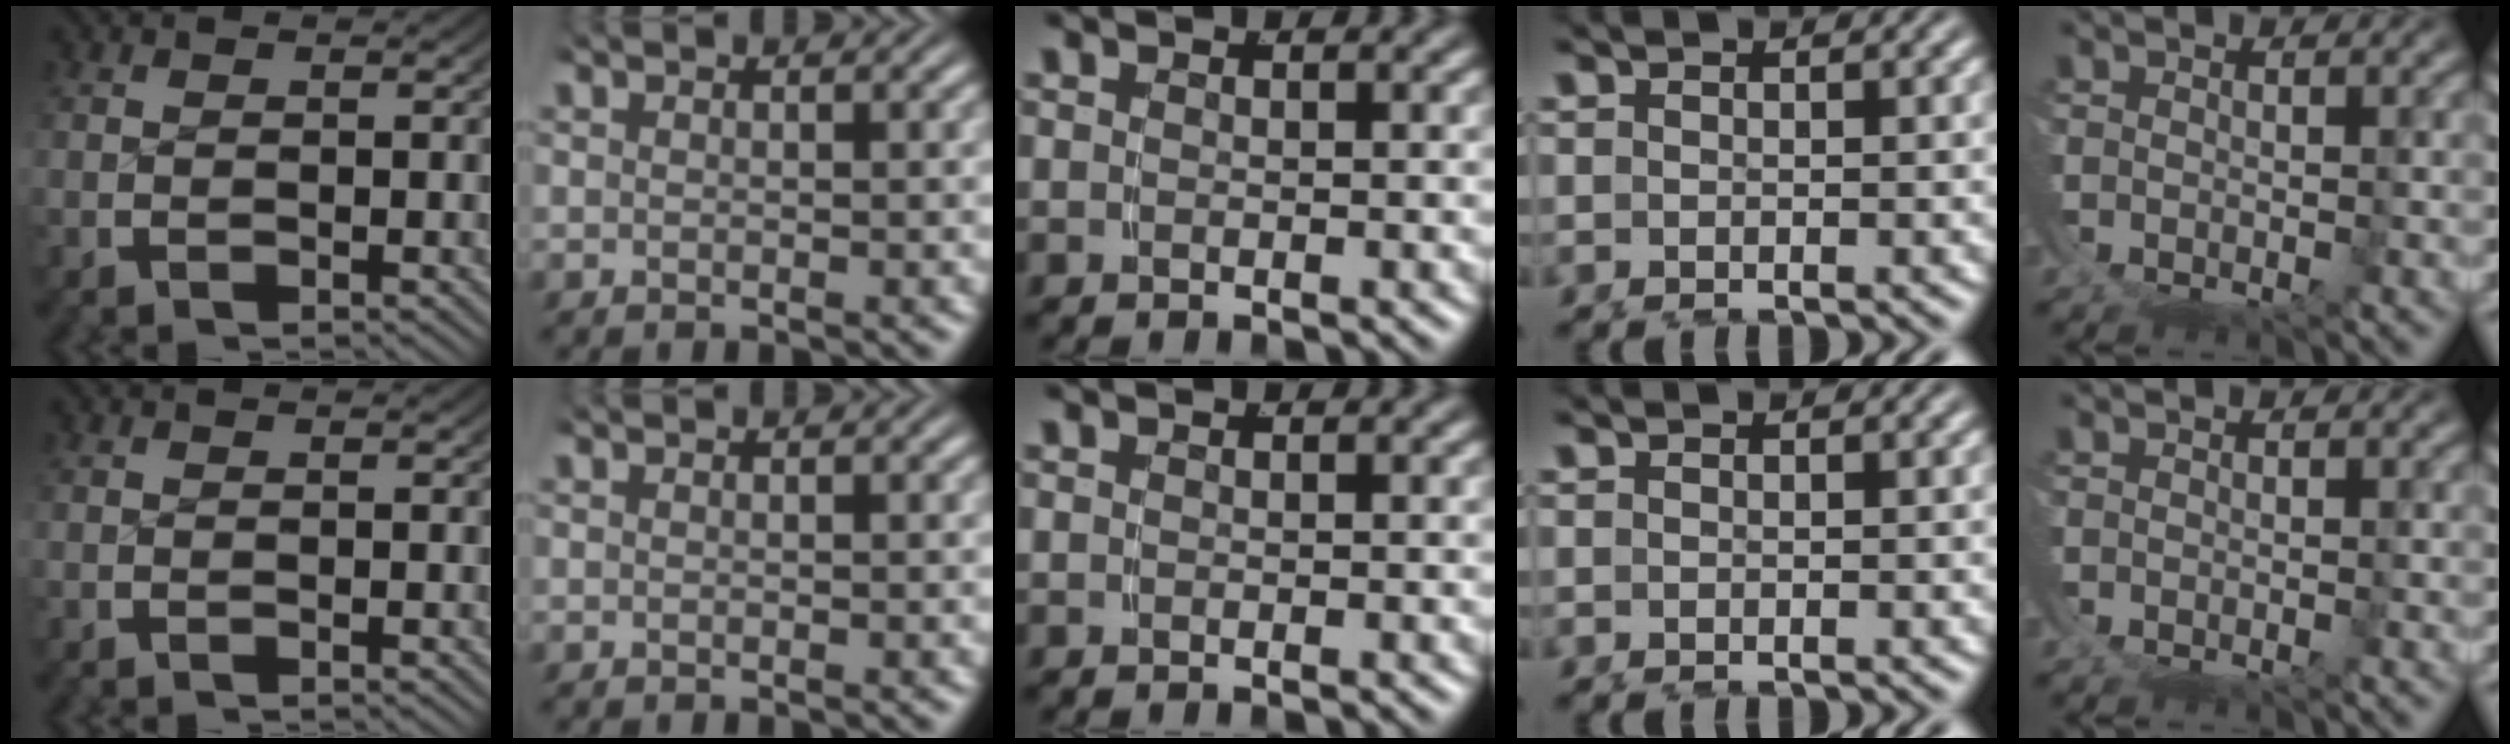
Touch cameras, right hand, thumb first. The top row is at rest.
{}